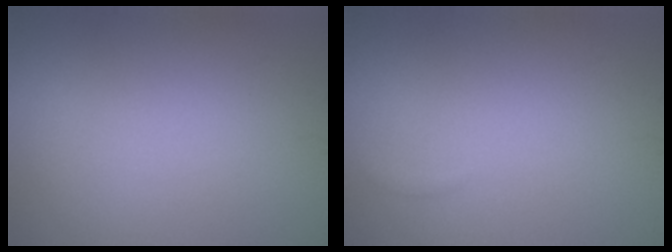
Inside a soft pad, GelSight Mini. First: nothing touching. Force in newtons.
{"total": 0.5, "press": 0.5, "slide": 0.0}